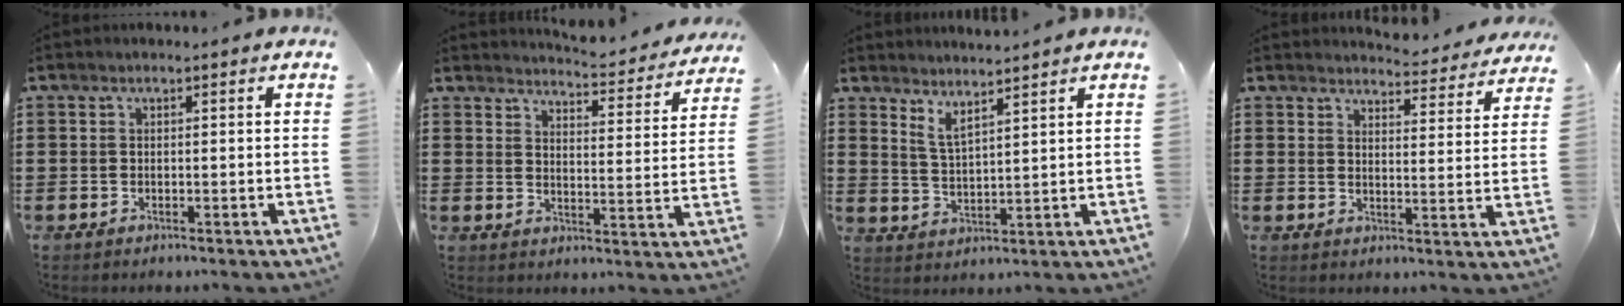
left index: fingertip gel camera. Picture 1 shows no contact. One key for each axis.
{"total": 4.4, "fx": 4.3, "fy": -0.2, "fz": 0.8, "tx": -0.021, "ty": -0.039, "tz": 0.069}
{"total": 3.4, "fx": 3.2, "fy": 0.1, "fz": 1.3, "tx": -0.034, "ty": -0.012, "tz": 0.057}
{"total": 4.3, "fx": 4.3, "fy": 0.1, "fz": 0.5, "tx": -0.013, "ty": -0.034, "tz": 0.072}